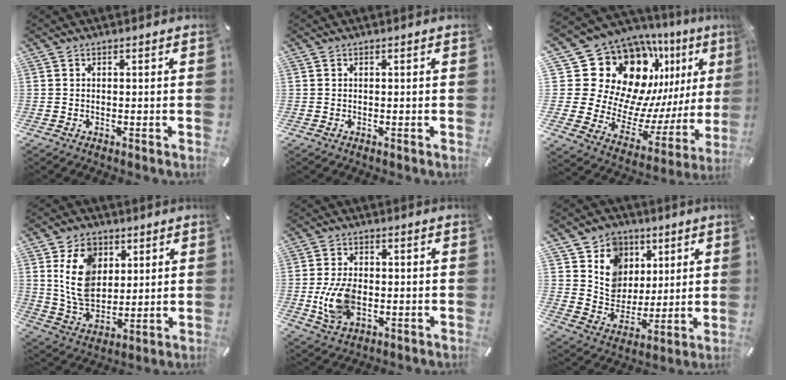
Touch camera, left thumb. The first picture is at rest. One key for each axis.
{"total": 0.0}
{"total": 21.7, "fx": 12.3, "fy": 14.6, "fz": 10.4, "tx": -0.159, "ty": -0.135, "tz": 0.256}
{"total": 12.8, "fx": 4.2, "fy": 9.8, "fz": 7.1, "tx": -0.144, "ty": -0.002, "tz": 0.078}
{"total": 9.7, "fx": -1.3, "fy": 6.2, "fz": 7.3, "tx": -0.150, "ty": 0.000, "tz": -0.022}
{"total": 12.2, "fx": 4.2, "fy": 11.0, "fz": 3.0, "tx": -0.054, "ty": -0.032, "tz": 0.084}